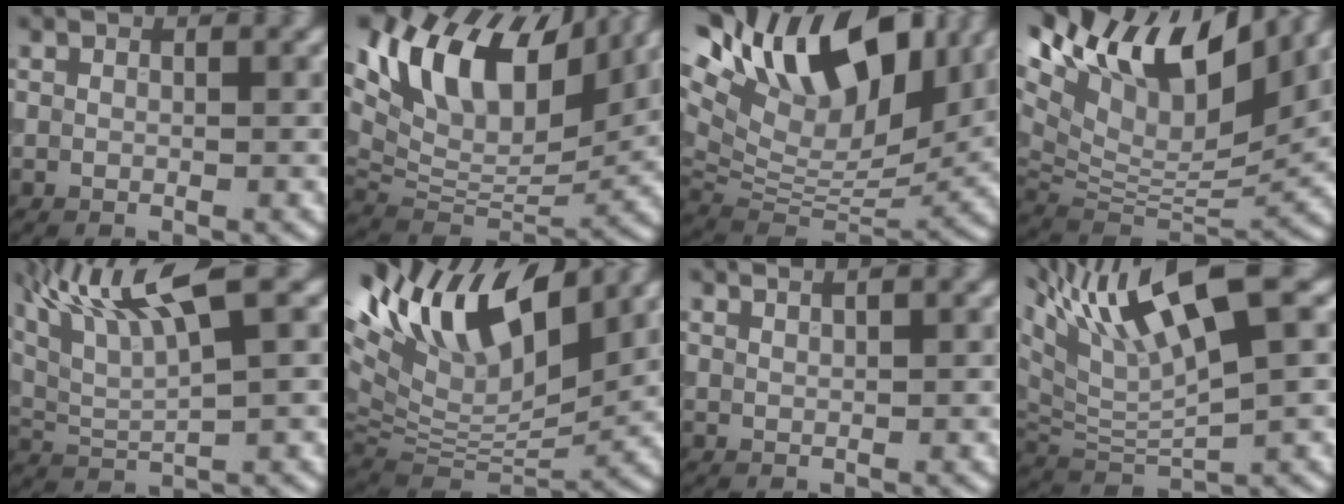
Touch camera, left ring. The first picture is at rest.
{"total": 12.2, "force": [6.8, 6.2, 8.0], "torque": [-0.152, 0.021, 0.123]}
{"total": 14.9, "force": [8.3, 7.4, 9.9], "torque": [-0.199, 0.048, 0.146]}
{"total": 13.3, "force": [8.4, 5.4, 8.8], "torque": [-0.174, 0.039, 0.152]}
{"total": 9.3, "force": [5.3, 1.9, 7.4], "torque": [-0.143, 0.024, 0.098]}
{"total": 12.1, "force": [6.8, 5.4, 8.5], "torque": [-0.171, 0.029, 0.124]}
{"total": 1.9, "force": [1.4, 0.7, 1.1], "torque": [0.004, 0.008, 0.001]}
{"total": 10.5, "force": [5.4, 2.4, 8.7], "torque": [-0.168, 0.020, 0.100]}